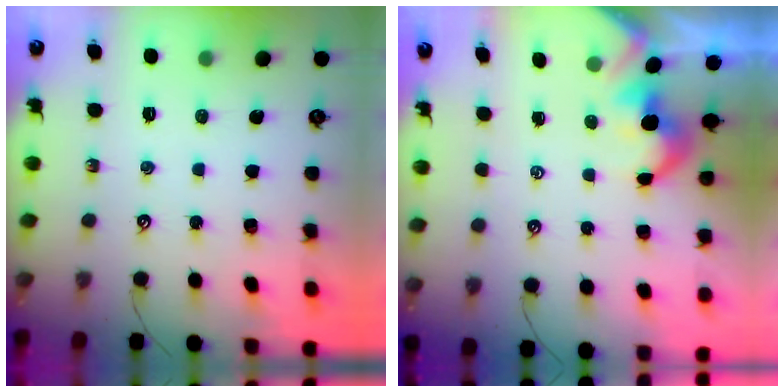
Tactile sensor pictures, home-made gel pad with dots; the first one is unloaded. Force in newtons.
{"total": 0.8, "press": 0.8, "slide": 0.3}